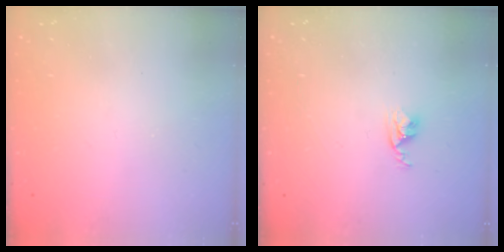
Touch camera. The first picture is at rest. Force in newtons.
{"total": 2.9, "press": 2.9, "slide": 0.4}